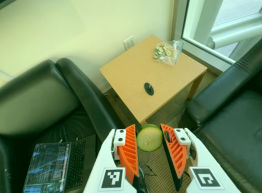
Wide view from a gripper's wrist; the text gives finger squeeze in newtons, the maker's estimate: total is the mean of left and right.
{"total": 8.5, "left": 8.4, "right": 8.6}